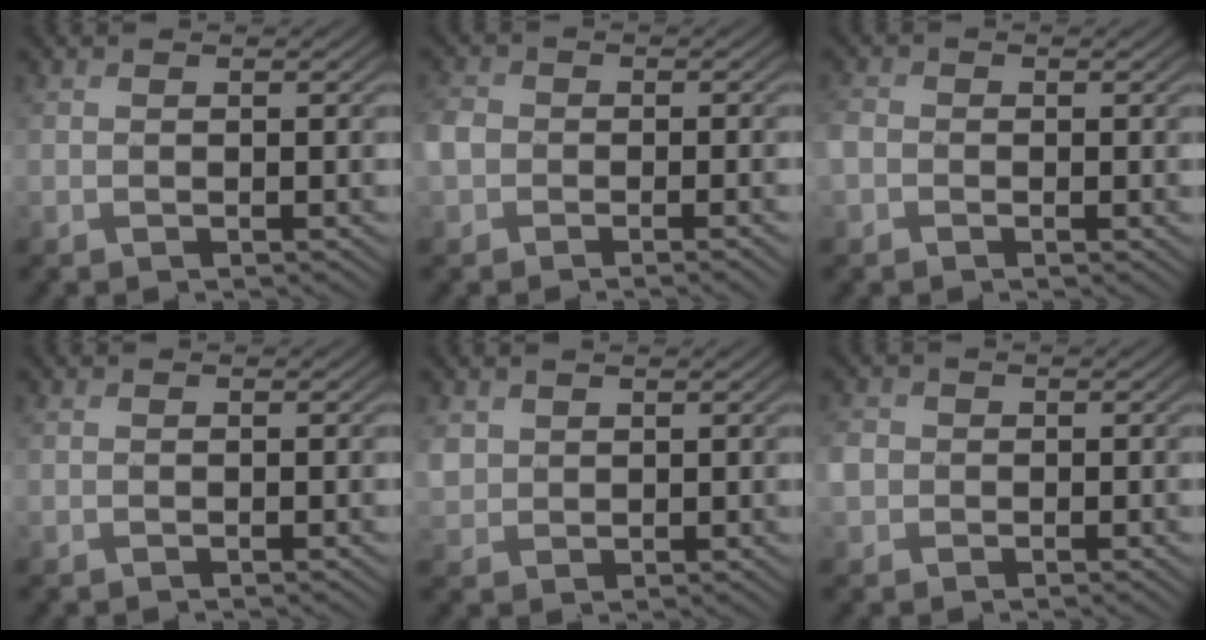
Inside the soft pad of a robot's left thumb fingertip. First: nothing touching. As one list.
[{"total": 3.9, "force": [-1.5, 2.5, 2.5], "torque": [-0.044, 0.000, -0.038]}, {"total": 2.4, "force": [-0.6, 2.0, 1.3], "torque": [-0.030, -0.001, -0.020]}, {"total": 0.0}, {"total": 2.5, "force": [1.5, 1.9, 0.8], "torque": [-0.029, 0.000, 0.034]}, {"total": 2.2, "force": [-0.2, 2.0, 0.9], "torque": [-0.023, 0.001, -0.010]}]